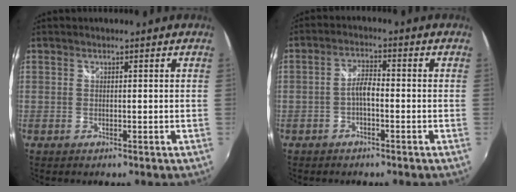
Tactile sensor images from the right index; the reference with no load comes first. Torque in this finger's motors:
{"motor_torque": [0.54, -0.22, 0.34, 0.07]}